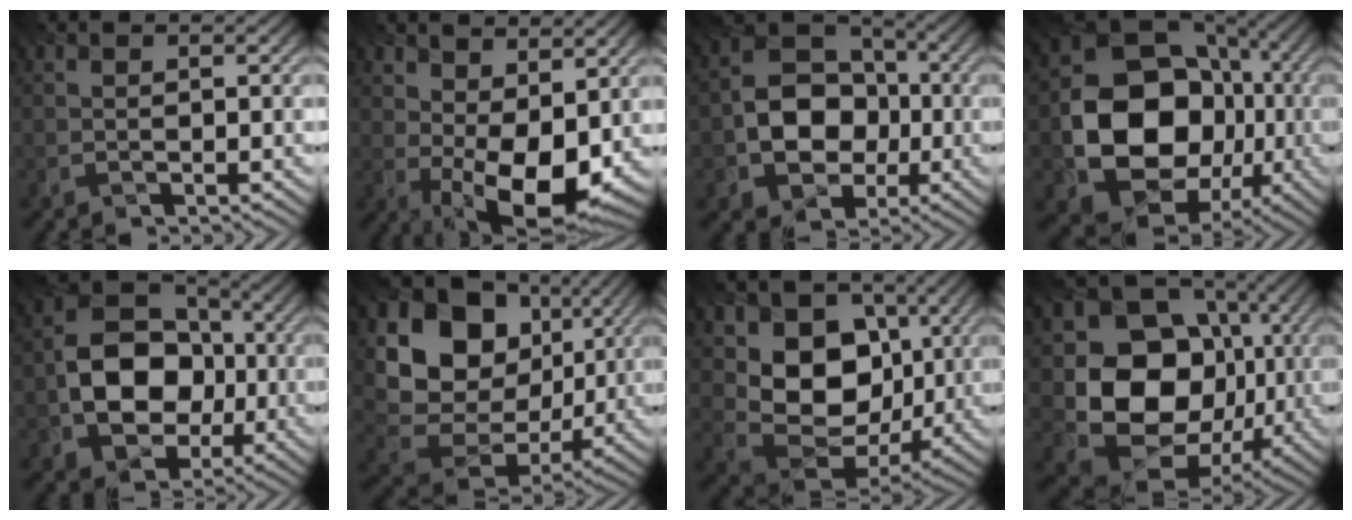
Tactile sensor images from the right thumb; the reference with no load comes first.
{"total": 11.5, "force": [1.8, 6.0, 9.6], "torque": [-0.161, -0.007, 0.040]}
{"total": 9.9, "force": [-2.9, 8.0, 5.1], "torque": [-0.098, -0.005, -0.068]}
{"total": 16.5, "force": [-3.4, 13.5, 9.0], "torque": [-0.152, -0.052, -0.045]}
{"total": 11.6, "force": [-2.9, 9.1, 6.5], "torque": [-0.117, -0.001, -0.061]}
{"total": 16.7, "force": [3.6, 13.5, 9.3], "torque": [-0.205, -0.001, 0.082]}
{"total": 11.7, "force": [1.3, 9.2, 7.2], "torque": [-0.131, -0.020, 0.016]}
{"total": 16.5, "force": [-1.3, 13.8, 8.9], "torque": [-0.171, -0.054, -0.013]}